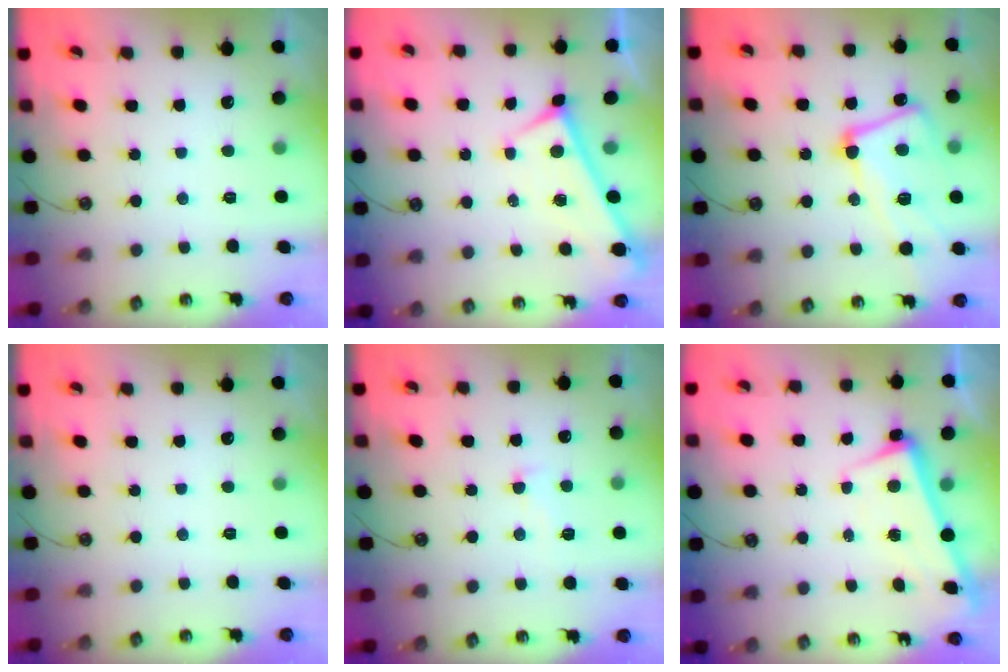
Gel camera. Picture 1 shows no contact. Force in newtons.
{"total": 0.0}
{"total": 11.5, "press": 11.4, "slide": 1.5}
{"total": 0.0}
{"total": 2.1, "press": 2.1, "slide": 0.6}
{"total": 2.3, "press": 2.1, "slide": 0.9}